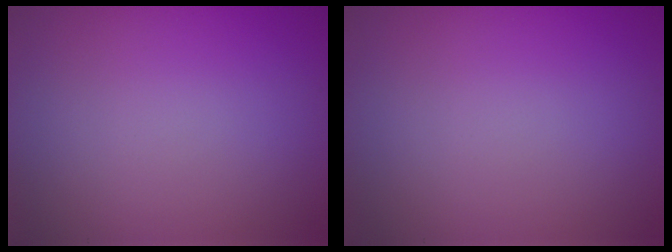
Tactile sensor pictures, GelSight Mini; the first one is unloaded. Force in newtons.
{"total": 0.0}